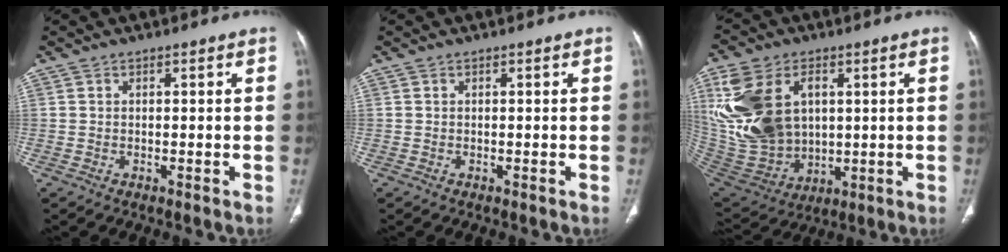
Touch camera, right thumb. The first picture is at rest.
{"total": 0.0}
{"total": 21.4, "force": [4.8, 14.5, 15.0], "torque": [-0.313, -0.018, 0.114]}